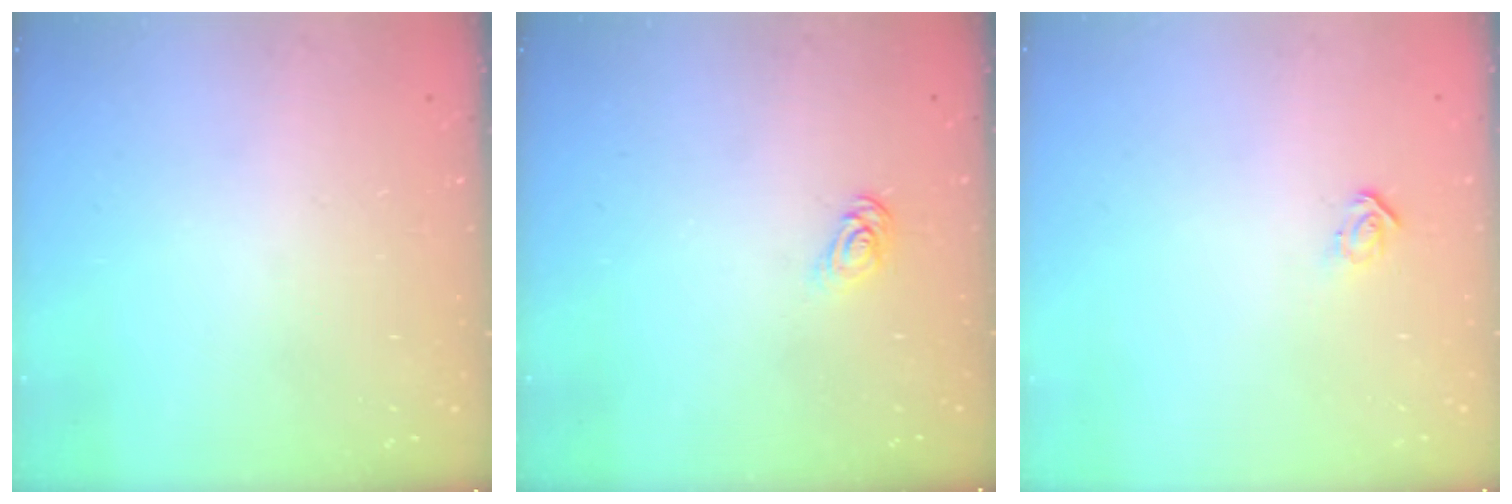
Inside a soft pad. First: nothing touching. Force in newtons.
{"total": 5.4, "press": 5.4, "slide": 0.4}
{"total": 3.9, "press": 3.9, "slide": 0.2}